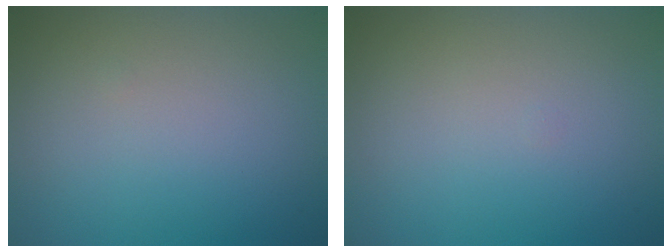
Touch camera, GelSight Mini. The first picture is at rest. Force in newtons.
{"total": 0.0}